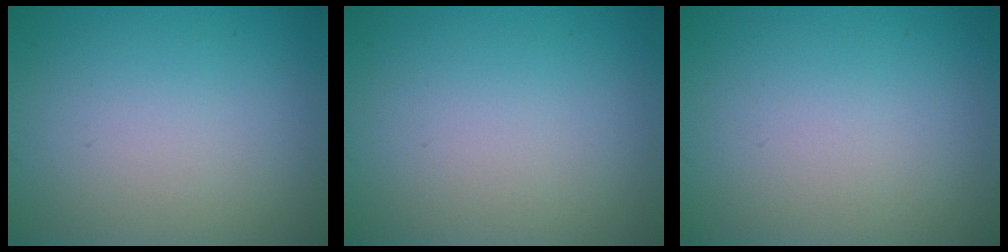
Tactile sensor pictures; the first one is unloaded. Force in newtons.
{"total": 0.0}
{"total": 0.0}